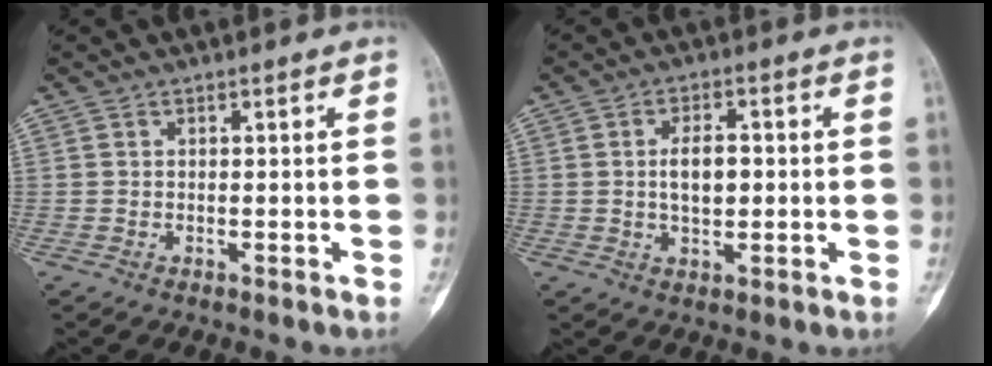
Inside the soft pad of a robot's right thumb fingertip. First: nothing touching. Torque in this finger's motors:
{"motor_torque": [0.87, 0.58, 0.04, 0.03, 0.14]}